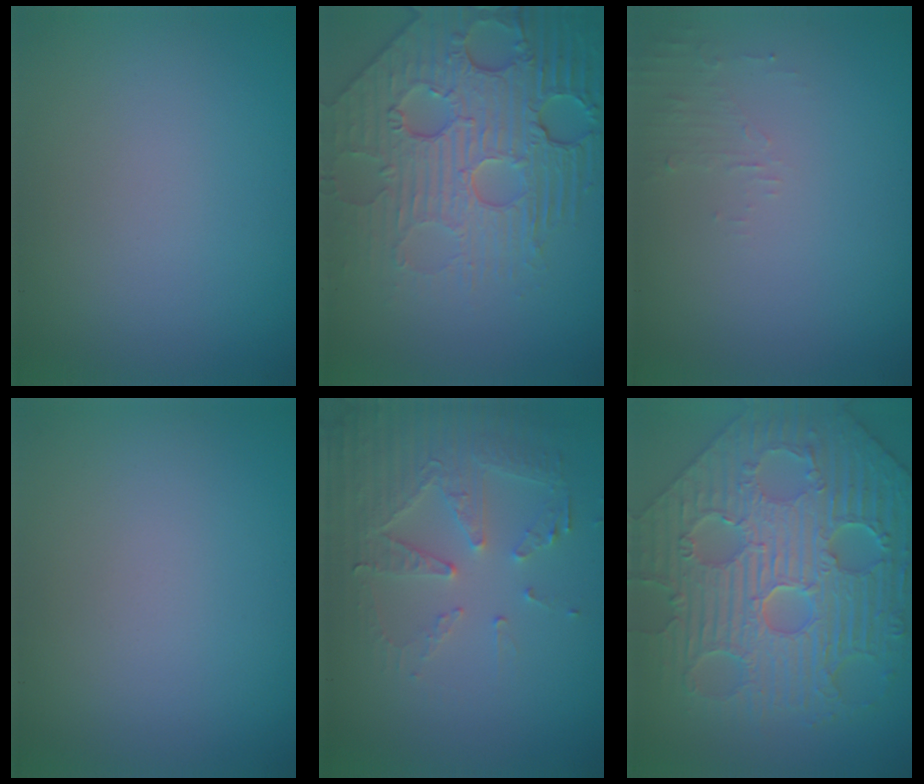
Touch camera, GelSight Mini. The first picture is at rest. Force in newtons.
{"total": 8.5, "press": 6.0, "slide": 6.1}
{"total": 1.3, "press": 1.2, "slide": 0.3}
{"total": 0.0}
{"total": 5.3, "press": 3.7, "slide": 3.8}
{"total": 11.7, "press": 8.0, "slide": 8.6}